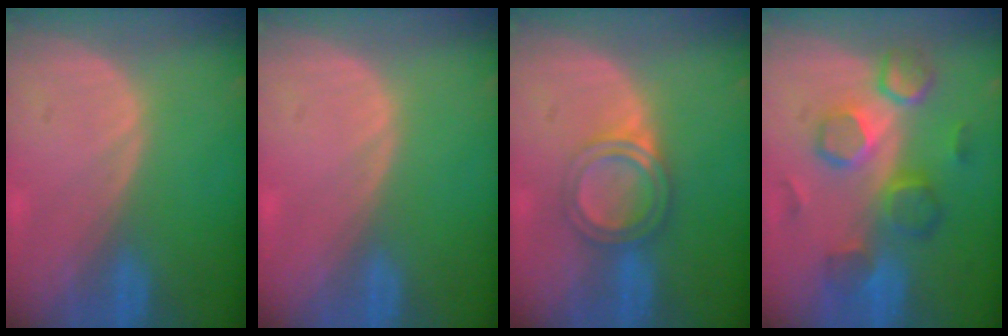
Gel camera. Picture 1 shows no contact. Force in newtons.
{"total": 0.5, "press": 0.0, "slide": 0.5}
{"total": 5.0, "press": 4.5, "slide": 2.1}
{"total": 8.4, "press": 8.3, "slide": 1.3}